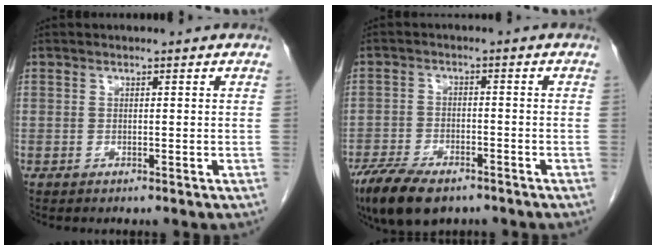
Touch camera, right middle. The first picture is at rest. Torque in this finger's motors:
{"motor_torque": [1.17, -0.97, 0.26, 0.10]}